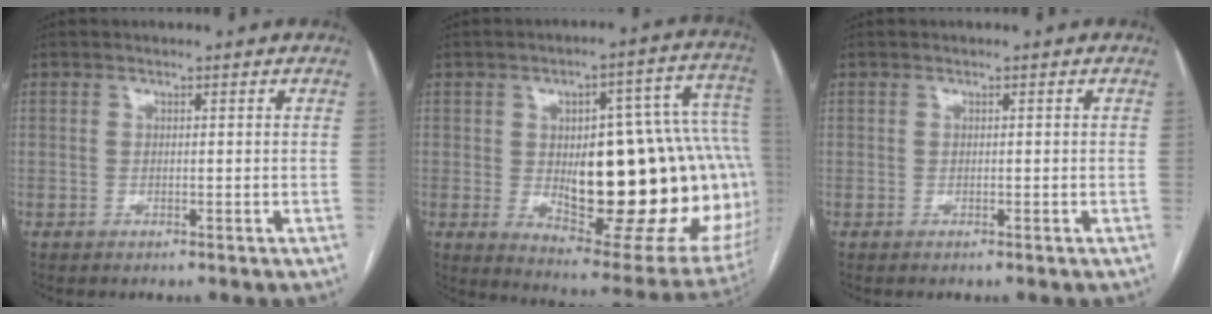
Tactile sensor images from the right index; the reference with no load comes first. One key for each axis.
{"total": 31.2, "fx": -1.8, "fy": 9.3, "fz": 29.8, "tx": -0.318, "ty": 0.031, "tz": 0.000}
{"total": 0.0}